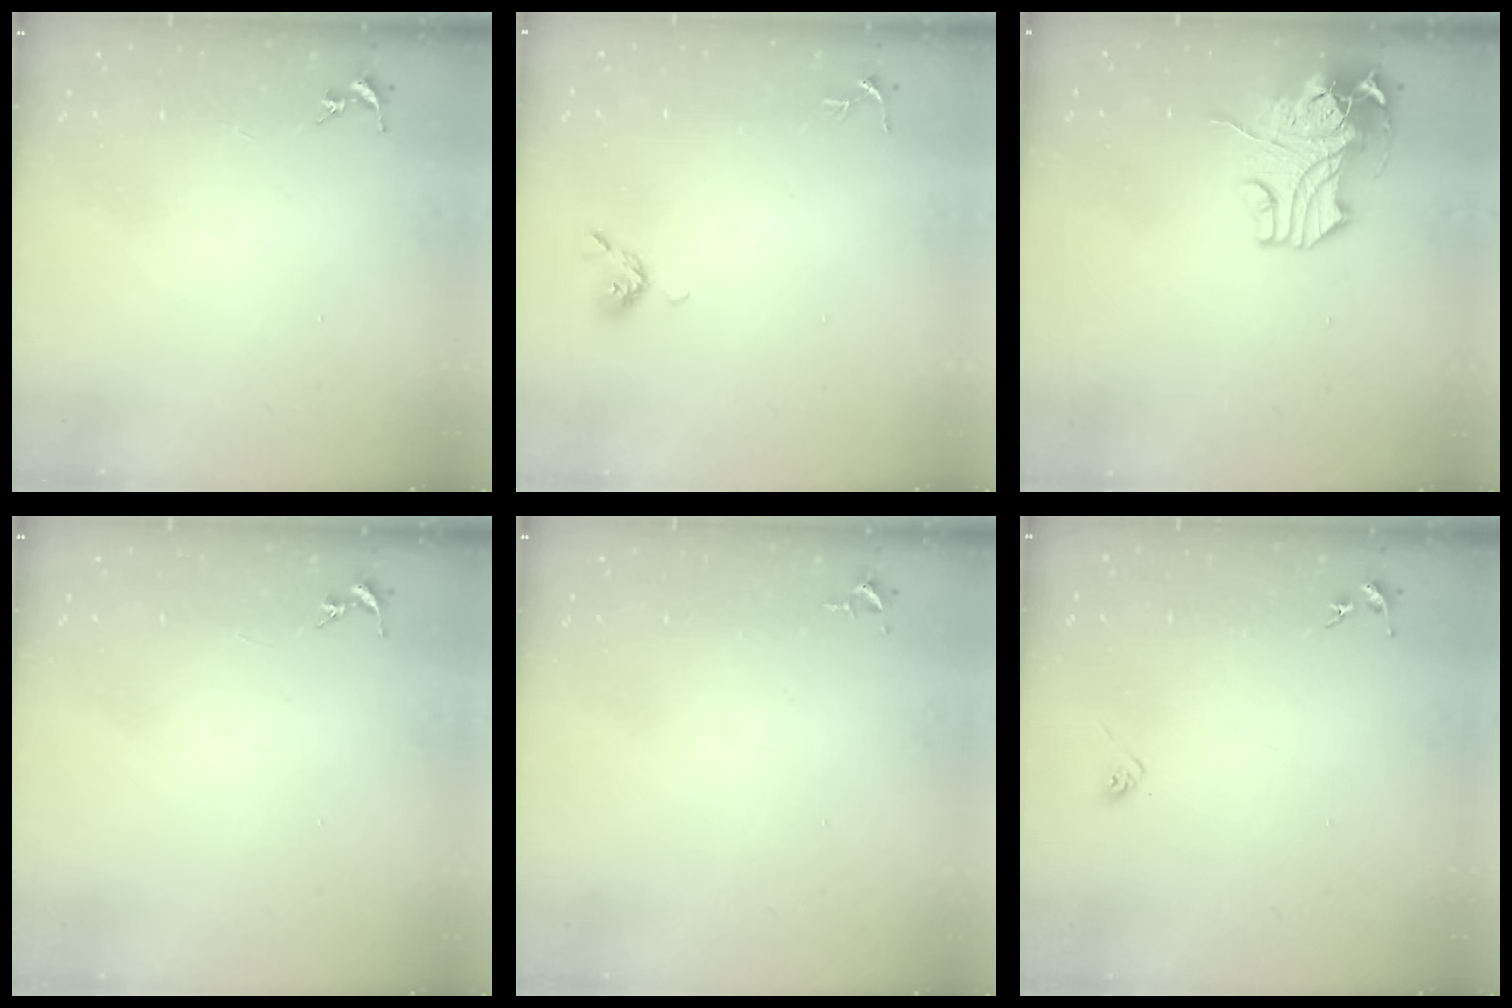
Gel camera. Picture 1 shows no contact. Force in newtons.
{"total": 5.2, "press": 5.1, "slide": 0.9}
{"total": 12.8, "press": 12.6, "slide": 2.3}
{"total": 0.0}
{"total": 2.6, "press": 2.6, "slide": 0.4}
{"total": 2.8, "press": 2.6, "slide": 1.1}